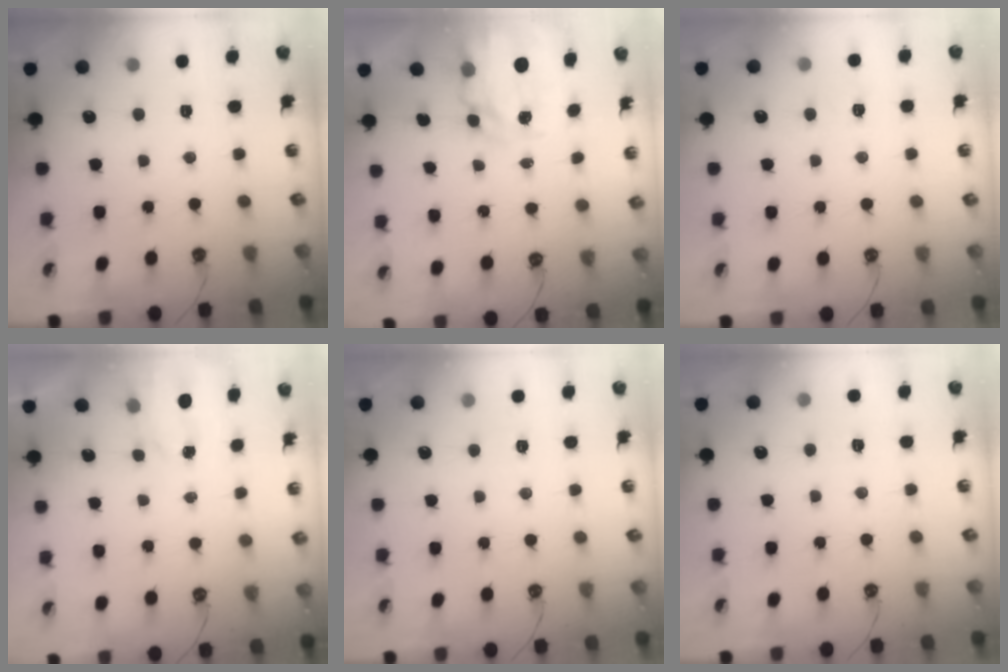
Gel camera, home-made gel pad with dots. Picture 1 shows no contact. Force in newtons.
{"total": 7.6, "press": 7.6, "slide": 0.6}
{"total": 2.8, "press": 2.8, "slide": 0.3}
{"total": 1.5, "press": 1.5, "slide": 0.3}
{"total": 2.7, "press": 2.7, "slide": 0.3}
{"total": 2.7, "press": 2.7, "slide": 0.4}